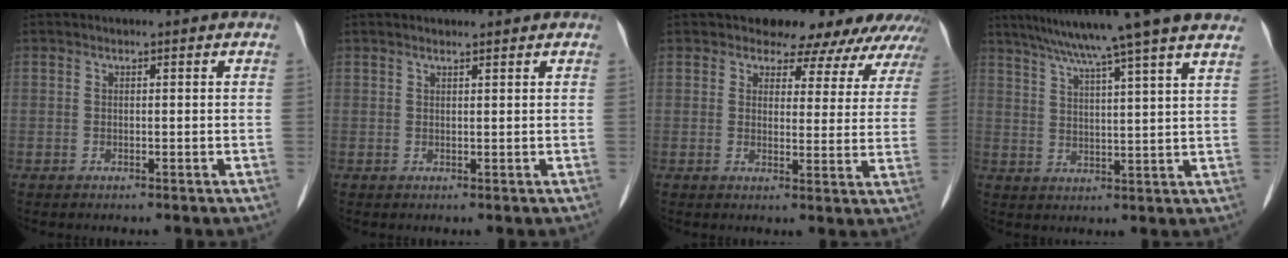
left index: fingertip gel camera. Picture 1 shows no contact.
{"total": 1.4, "force": [1.3, 0.2, 0.5], "torque": [-0.013, 0.012, 0.025]}
{"total": 11.5, "force": [10.0, 4.8, 3.0], "torque": [0.002, 0.000, 0.098]}
{"total": 16.9, "force": [13.9, -1.6, 9.5], "torque": [-0.156, 0.012, 0.188]}